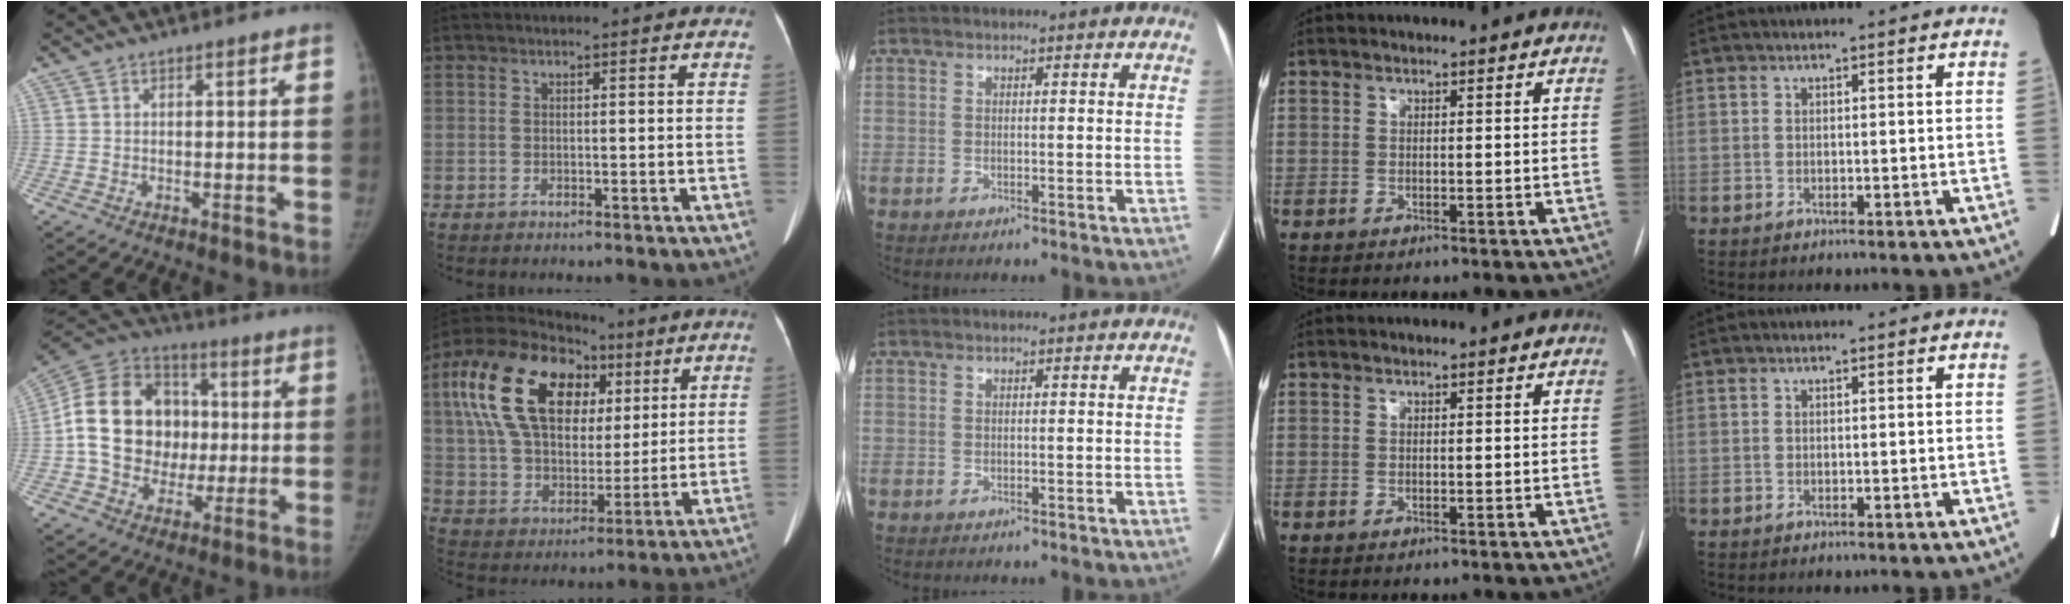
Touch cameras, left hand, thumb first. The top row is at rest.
{"thumb": {"total": 19.4, "force": [0.2, 16.0, 11.0], "torque": [-0.170, 0.031, 0.007]}, "index": {"total": 19.4, "force": [7.3, 12.0, 13.3], "torque": [-0.286, 0.048, 0.129]}}